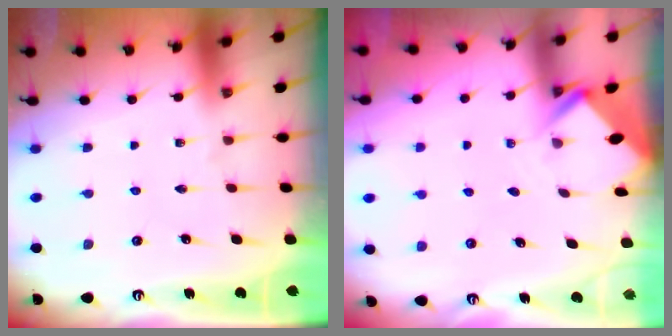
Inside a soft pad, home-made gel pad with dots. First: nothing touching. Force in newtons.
{"total": 2.8, "press": 2.8, "slide": 0.2}